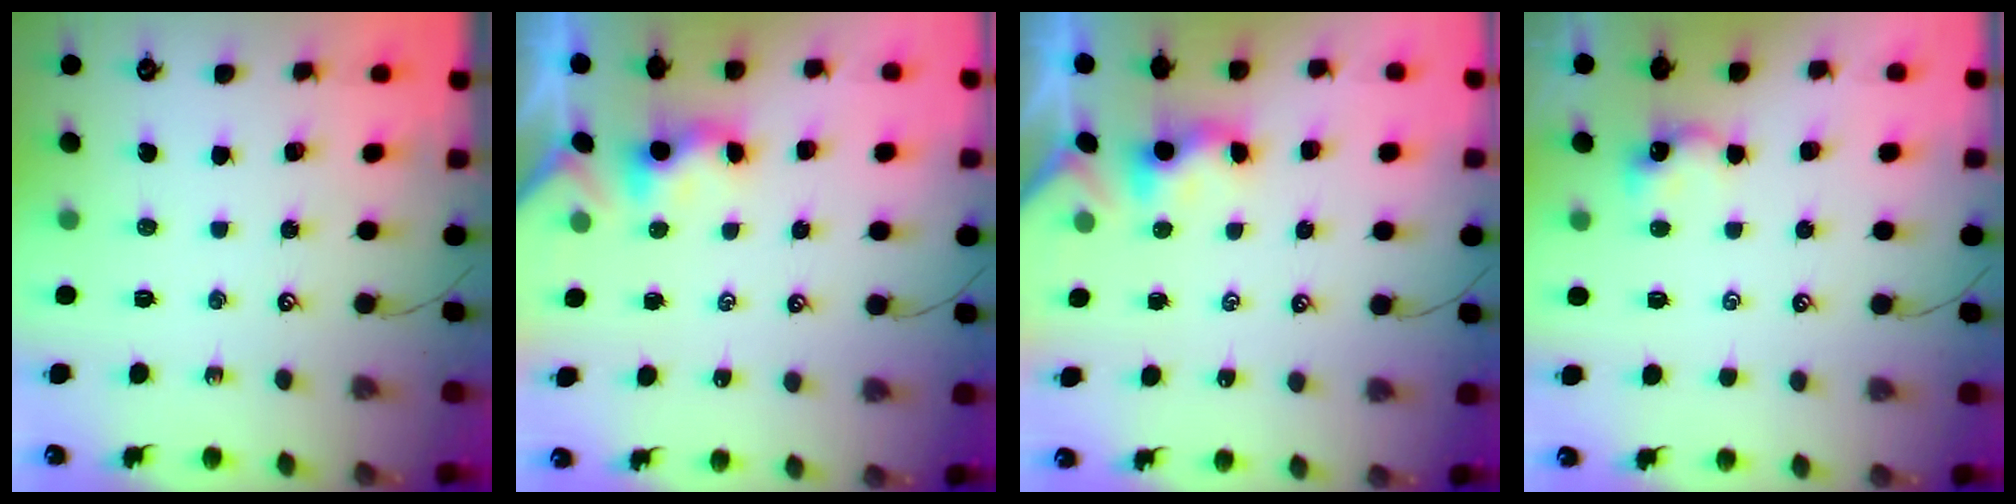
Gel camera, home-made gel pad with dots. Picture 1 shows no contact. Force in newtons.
{"total": 0.8, "press": 0.7, "slide": 0.4}
{"total": 0.8, "press": 0.7, "slide": 0.4}
{"total": 1.5, "press": 1.5, "slide": 0.3}